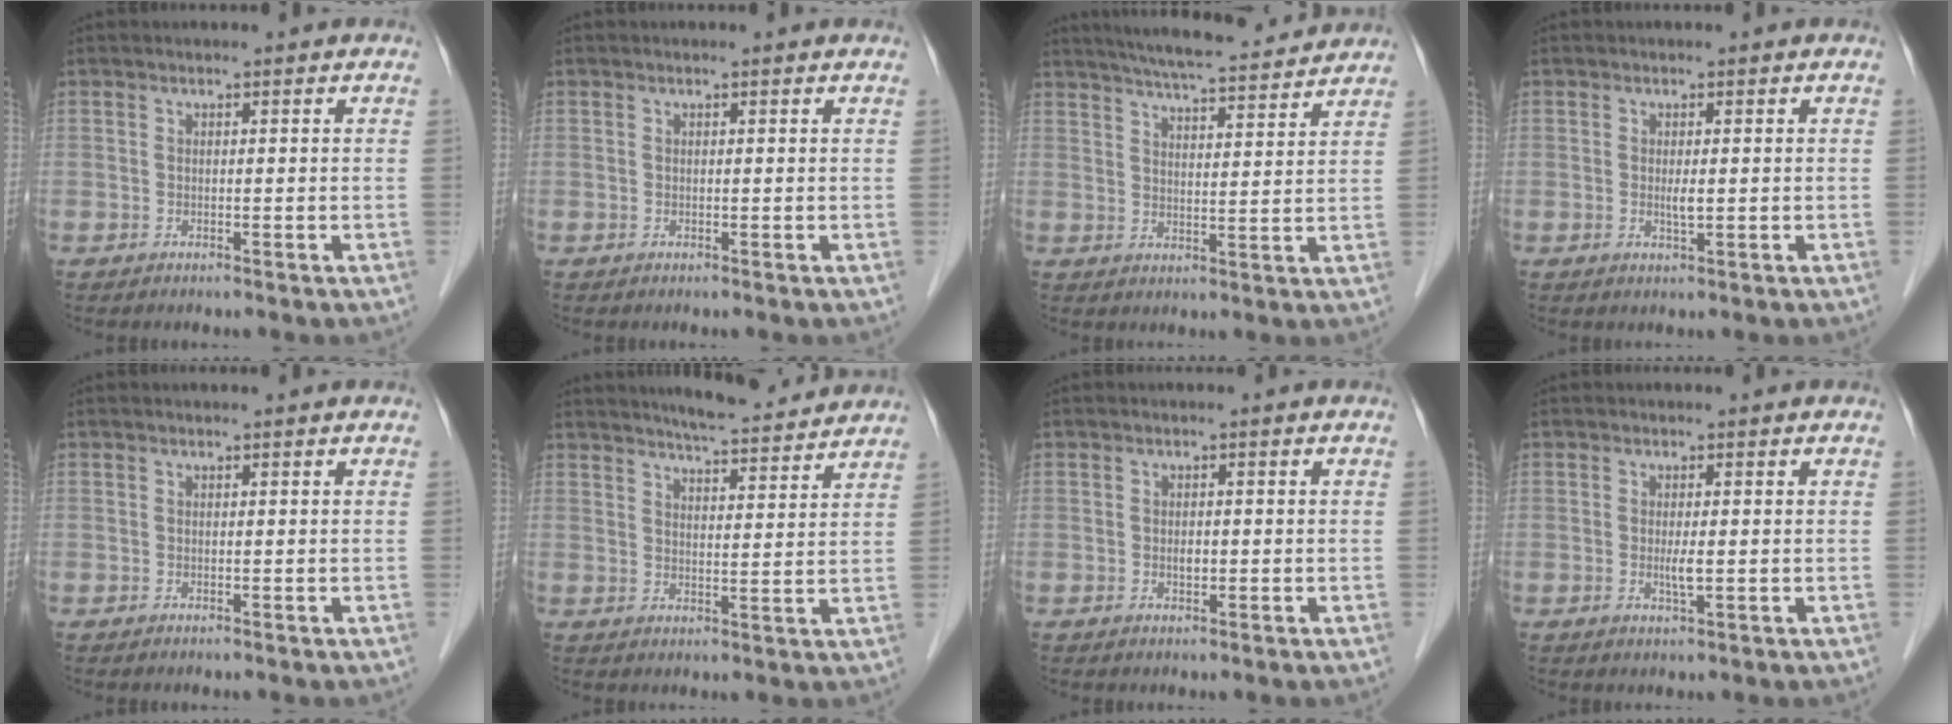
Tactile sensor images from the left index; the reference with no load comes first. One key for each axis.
{"total": 0.6, "fx": 0.6, "fy": 0.1, "fz": 0.1, "tx": -0.009, "ty": 0.007, "tz": 0.008}
{"total": 14.8, "fx": 13.4, "fy": 1.7, "fz": 6.1, "tx": -0.101, "ty": 0.018, "tz": 0.190}
{"total": 1.2, "fx": -0.1, "fy": 0.2, "fz": 1.2, "tx": -0.025, "ty": -0.006, "tz": 0.000}
{"total": 0.0}
{"total": 10.7, "fx": 9.9, "fy": 1.1, "fz": 3.9, "tx": -0.058, "ty": 0.005, "tz": 0.132}
{"total": 1.1, "fx": -0.3, "fy": 0.7, "fz": 0.8, "tx": -0.015, "ty": -0.003, "tz": -0.004}
{"total": 1.7, "fx": -0.2, "fy": 0.2, "fz": 1.7, "tx": -0.035, "ty": -0.007, "tz": -0.003}